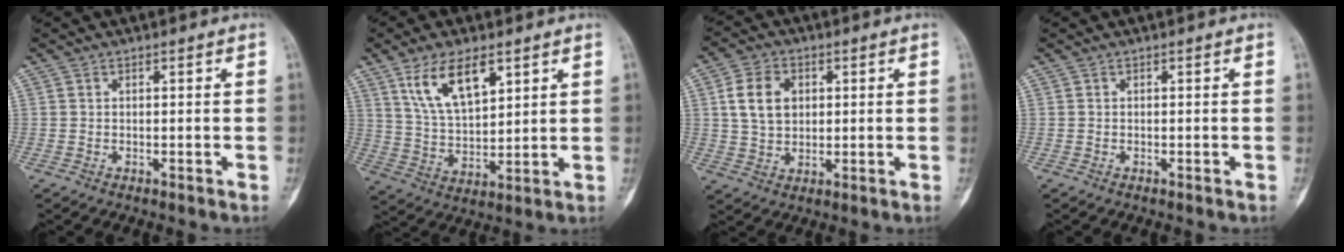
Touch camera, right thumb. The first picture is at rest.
{"total": 11.6, "force": [6.3, 5.2, 8.2], "torque": [-0.138, -0.029, 0.130]}
{"total": 8.4, "force": [2.0, 6.2, 5.4], "torque": [-0.079, 0.000, 0.036]}
{"total": 0.0}